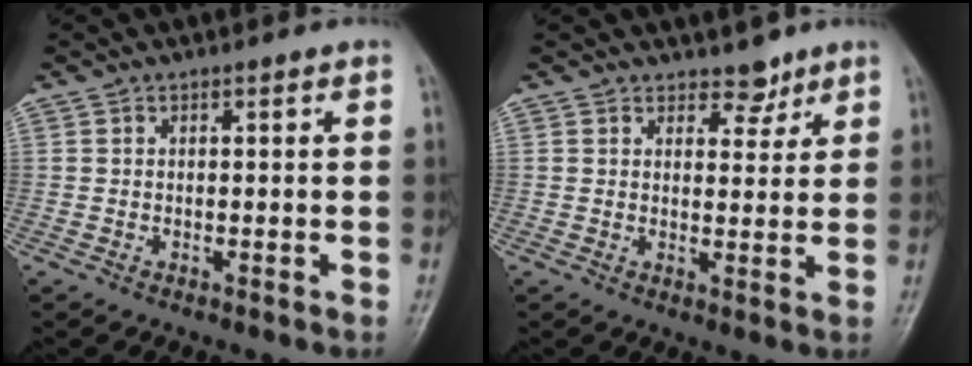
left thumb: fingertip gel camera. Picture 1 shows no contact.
{"total": 3.5, "force": [2.8, 1.9, 0.9], "torque": [0.011, -0.019, 0.041]}